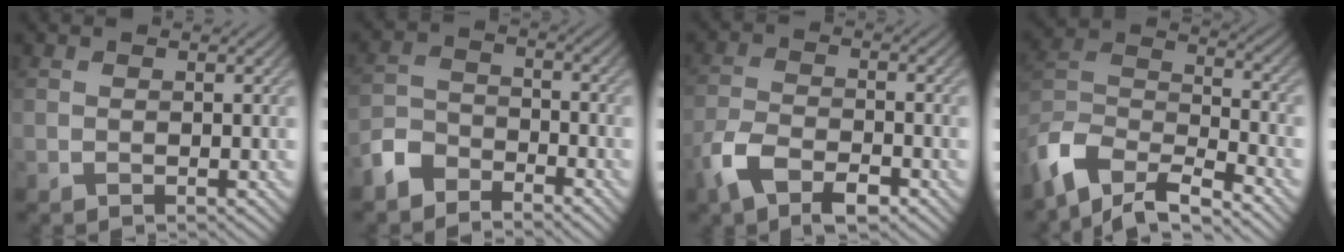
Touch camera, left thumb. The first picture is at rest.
{"total": 4.9, "force": [-4.0, 2.3, 1.6], "torque": [-0.039, 0.001, -0.097]}
{"total": 6.5, "force": [-4.0, 3.0, 4.3], "torque": [-0.092, -0.002, -0.088]}
{"total": 10.0, "force": [-7.5, 3.8, 5.4], "torque": [-0.128, -0.006, -0.153]}